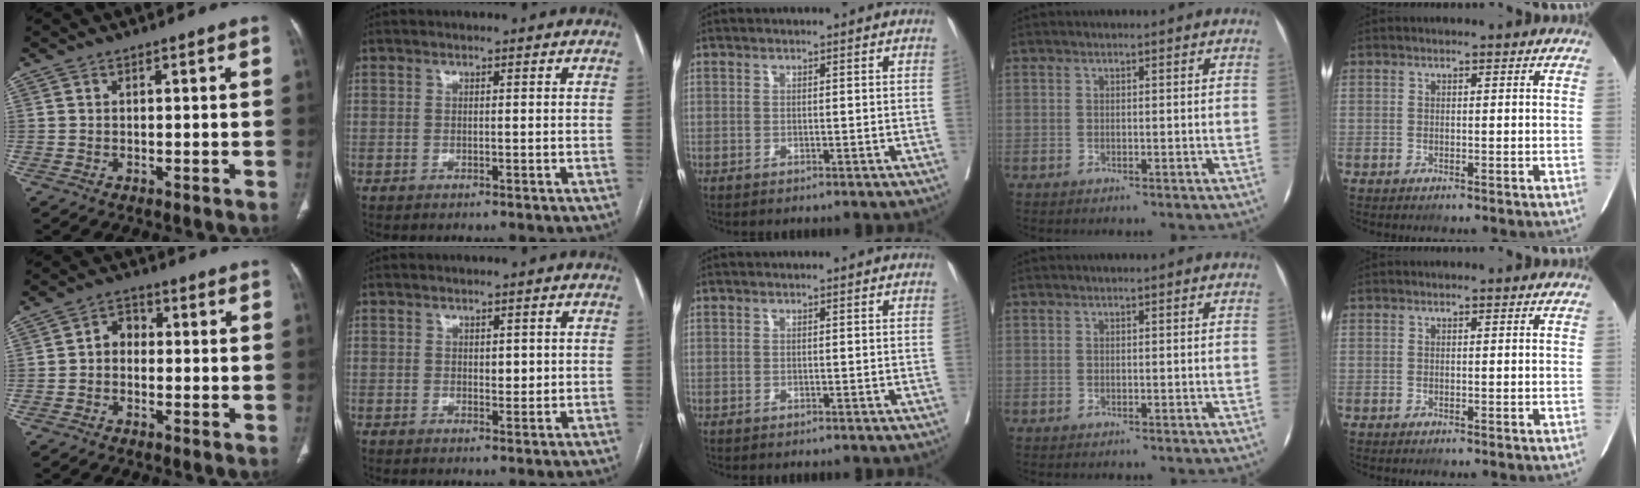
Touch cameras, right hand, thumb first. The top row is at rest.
{"thumb": {"total": 3.8, "force": [-0.6, 3.0, 2.2], "torque": [-0.021, 0.018, -0.024]}, "index": {"total": 1.8, "force": [0.3, 1.1, 1.4], "torque": [-0.016, -0.001, 0.006]}}